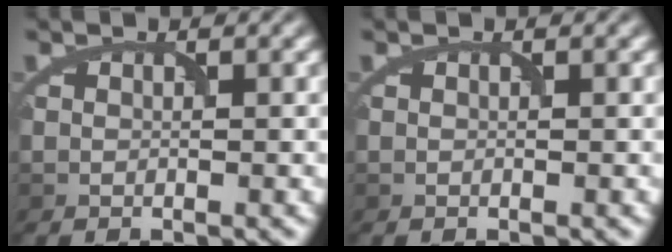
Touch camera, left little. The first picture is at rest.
{"total": 0.0}